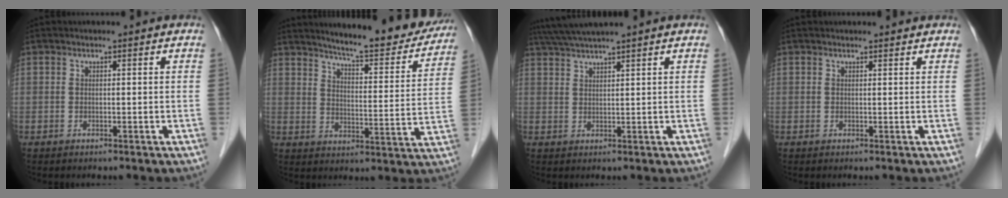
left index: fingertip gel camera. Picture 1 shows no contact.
{"total": 18.3, "force": [16.5, 2.5, 7.5], "torque": [-0.098, -0.039, 0.207]}
{"total": 5.7, "force": [4.9, -1.2, 2.7], "torque": [-0.052, 0.023, 0.092]}
{"total": 2.3, "force": [2.2, 0.3, 0.4], "torque": [-0.010, 0.013, 0.026]}